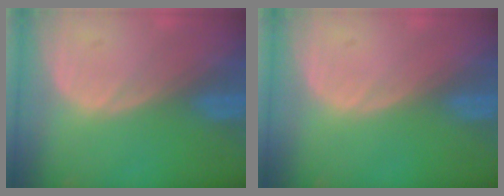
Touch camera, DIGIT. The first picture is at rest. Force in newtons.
{"total": 0.0}